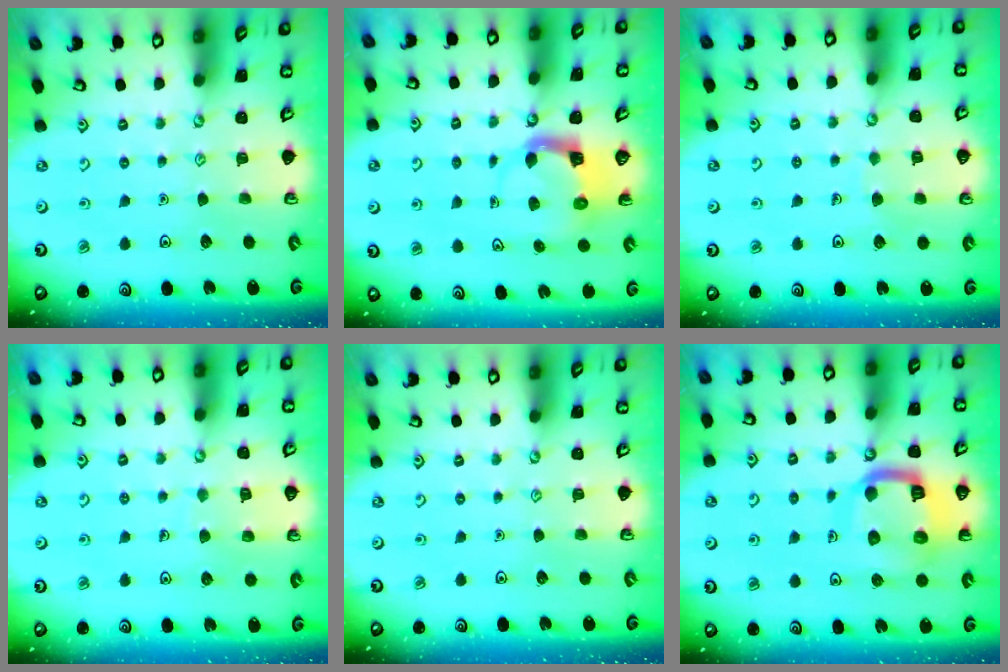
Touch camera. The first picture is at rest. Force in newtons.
{"total": 3.7, "press": 3.6, "slide": 0.6}
{"total": 3.7, "press": 3.7, "slide": 0.4}
{"total": 6.8, "press": 6.7, "slide": 0.5}
{"total": 0.0}
{"total": 13.8, "press": 13.7, "slide": 1.4}